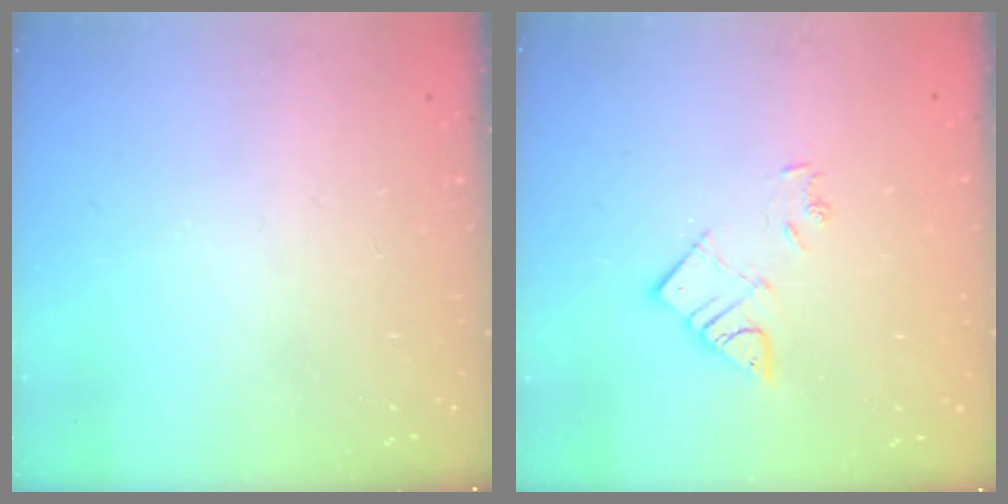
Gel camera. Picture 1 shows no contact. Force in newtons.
{"total": 7.2, "press": 7.2, "slide": 0.7}